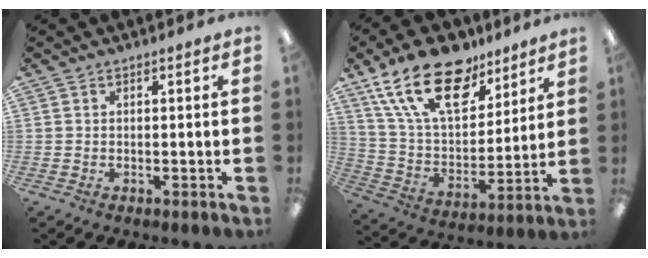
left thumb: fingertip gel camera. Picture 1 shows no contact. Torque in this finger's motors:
{"motor_torque": [0.39, 0.41, 1.54, -1.23, 0.47]}